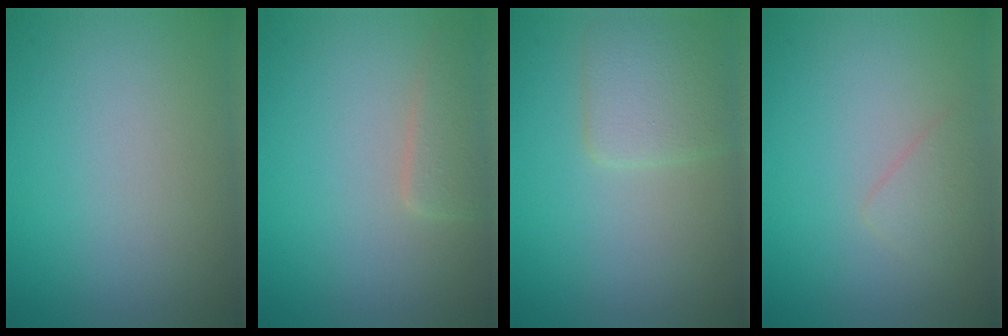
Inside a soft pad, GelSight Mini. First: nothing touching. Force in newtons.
{"total": 2.0, "press": 2.0, "slide": 0.2}
{"total": 2.9, "press": 2.9, "slide": 0.0}
{"total": 1.3, "press": 1.3, "slide": 0.1}